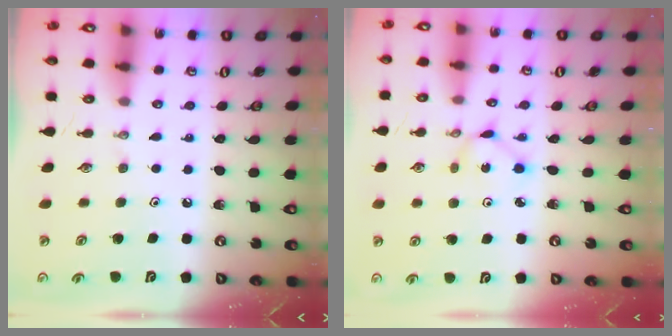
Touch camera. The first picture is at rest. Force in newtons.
{"total": 2.1, "press": 2.1, "slide": 0.3}